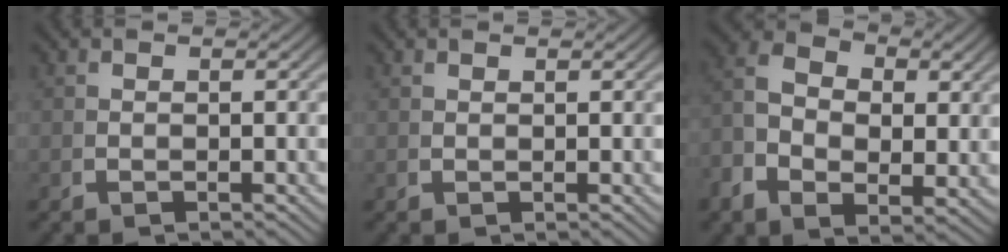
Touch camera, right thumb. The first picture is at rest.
{"total": 0.6, "force": [0.5, -0.3, 0.2], "torque": [-0.003, 0.000, 0.012]}
{"total": 6.7, "force": [0.7, 4.7, 4.7], "torque": [-0.101, -0.016, 0.014]}